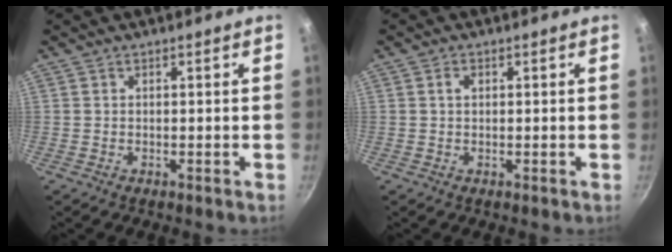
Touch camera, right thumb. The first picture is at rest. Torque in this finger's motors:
{"motor_torque": [-0.42, 0.10, 0.34, 0.11, -0.01]}